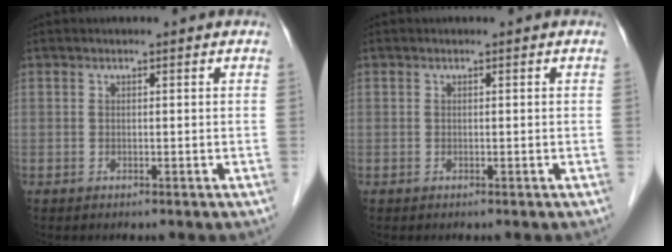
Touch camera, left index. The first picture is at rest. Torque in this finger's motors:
{"motor_torque": [0.00, 0.00, 0.00, 0.00]}